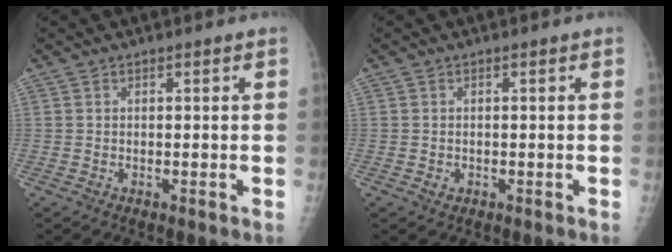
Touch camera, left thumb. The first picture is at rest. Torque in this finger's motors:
{"motor_torque": [-0.10, -0.05, -0.06, 0.06, 0.00]}